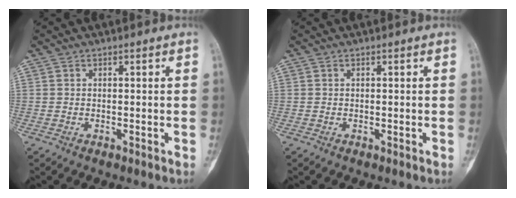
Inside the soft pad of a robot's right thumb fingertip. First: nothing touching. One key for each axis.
{"total": 0.0}